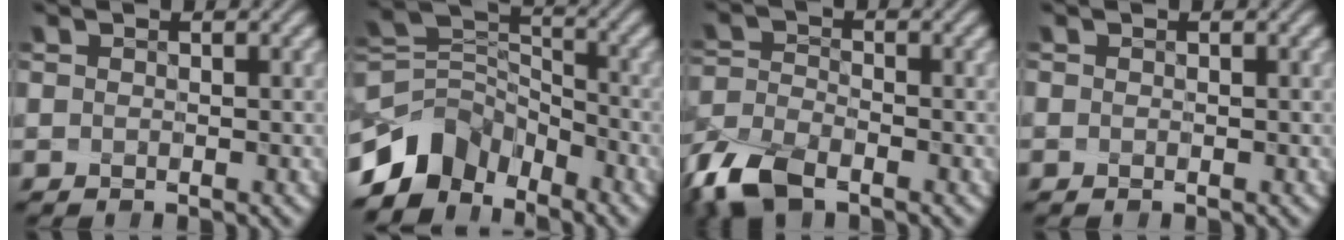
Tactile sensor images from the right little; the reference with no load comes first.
{"total": 6.5, "force": [-4.6, 4.1, 2.1], "torque": [-0.024, 0.006, -0.092]}
{"total": 7.2, "force": [-5.4, 3.1, 3.8], "torque": [-0.084, -0.006, -0.114]}
{"total": 0.0}